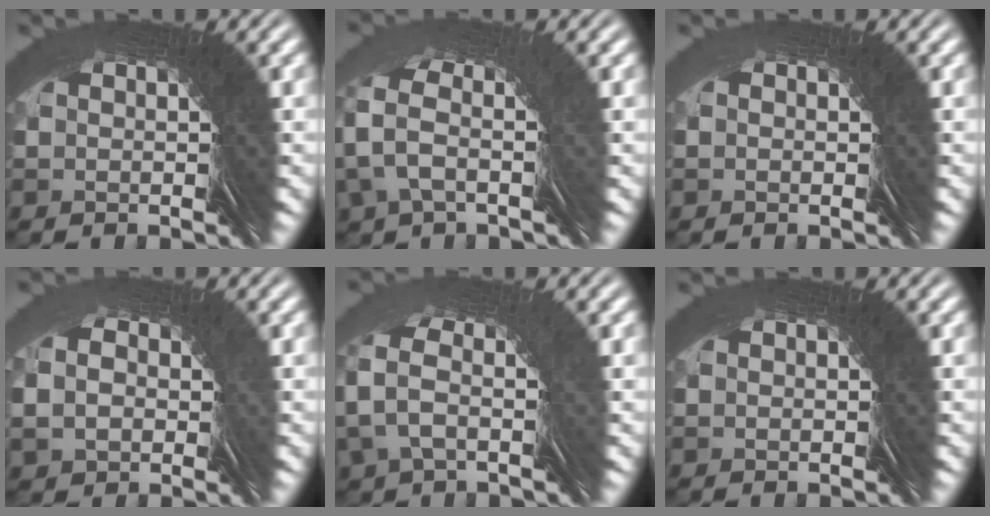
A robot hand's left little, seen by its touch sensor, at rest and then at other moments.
{"total": 3.4, "force": [1.3, -2.2, -2.2], "torque": [0.017, 0.035, 0.011]}
{"total": 0.6, "force": [0.1, 0.6, 0.0], "torque": [-0.003, 0.001, -0.001]}
{"total": 2.4, "force": [0.9, 2.0, 0.8], "torque": [-0.011, 0.016, 0.007]}
{"total": 2.9, "force": [1.0, -1.9, -2.0], "torque": [0.013, 0.031, 0.007]}
{"total": 0.0}